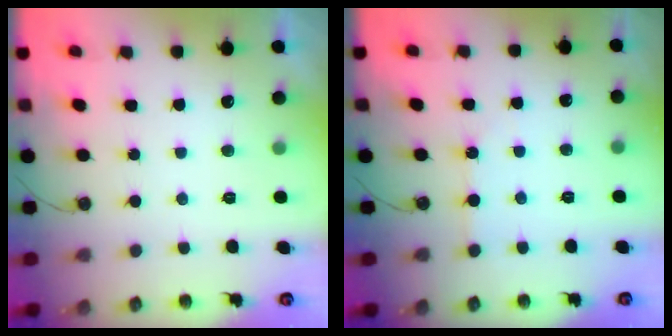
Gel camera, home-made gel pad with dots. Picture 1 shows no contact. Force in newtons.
{"total": 2.0, "press": 1.9, "slide": 0.3}